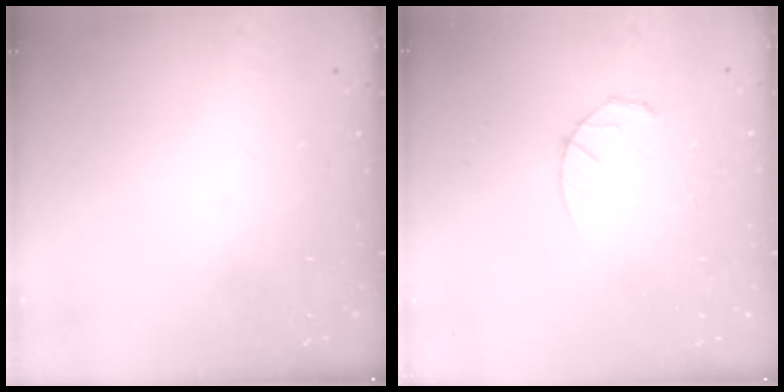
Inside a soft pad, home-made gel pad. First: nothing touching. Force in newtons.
{"total": 4.3, "press": 4.3, "slide": 0.7}